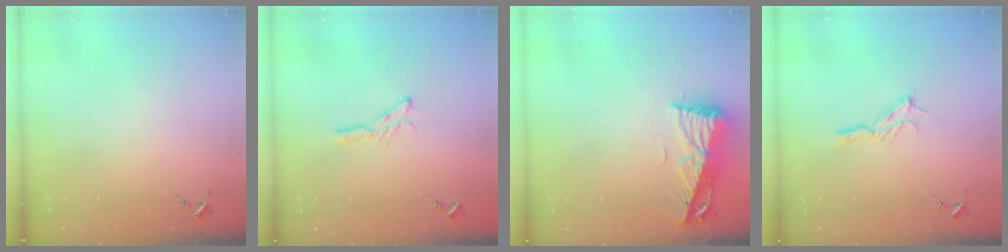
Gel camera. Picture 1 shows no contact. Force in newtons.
{"total": 6.2, "press": 6.2, "slide": 0.5}
{"total": 9.2, "press": 9.2, "slide": 1.1}
{"total": 5.7, "press": 5.7, "slide": 0.4}